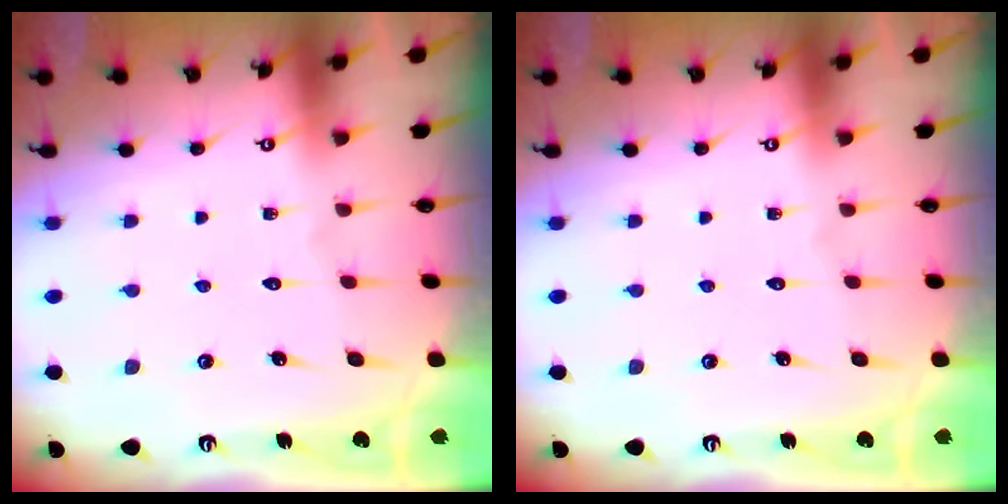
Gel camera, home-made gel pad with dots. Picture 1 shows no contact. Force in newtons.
{"total": 0.0}